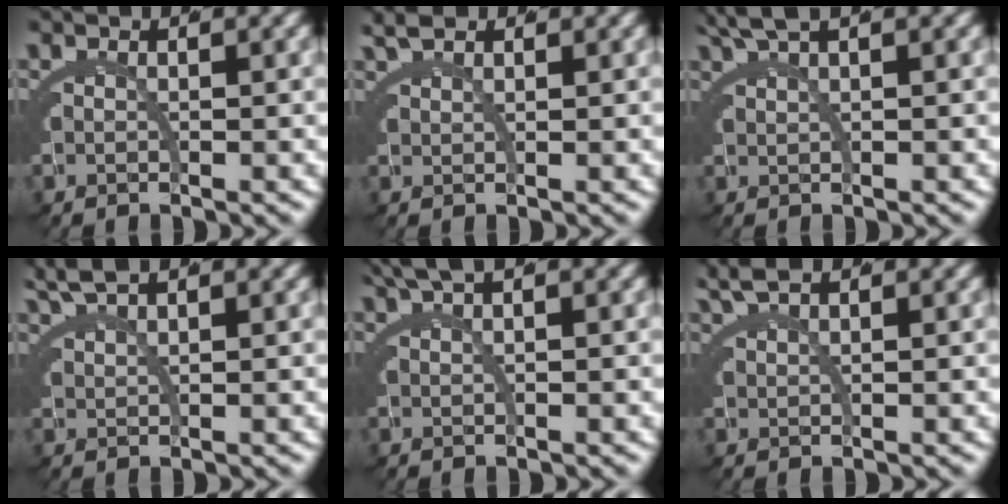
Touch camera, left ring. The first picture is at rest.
{"total": 2.7, "force": [2.4, 0.7, 1.1], "torque": [-0.015, 0.013, 0.037]}
{"total": 2.6, "force": [2.4, -0.4, 1.0], "torque": [-0.017, 0.016, 0.043]}
{"total": 2.6, "force": [2.5, -0.9, 0.5], "torque": [-0.007, 0.010, 0.048]}
{"total": 2.6, "force": [2.3, 0.1, 1.2], "torque": [-0.026, 0.018, 0.039]}
{"total": 2.3, "force": [2.2, -0.2, 0.6], "torque": [-0.011, 0.012, 0.040]}